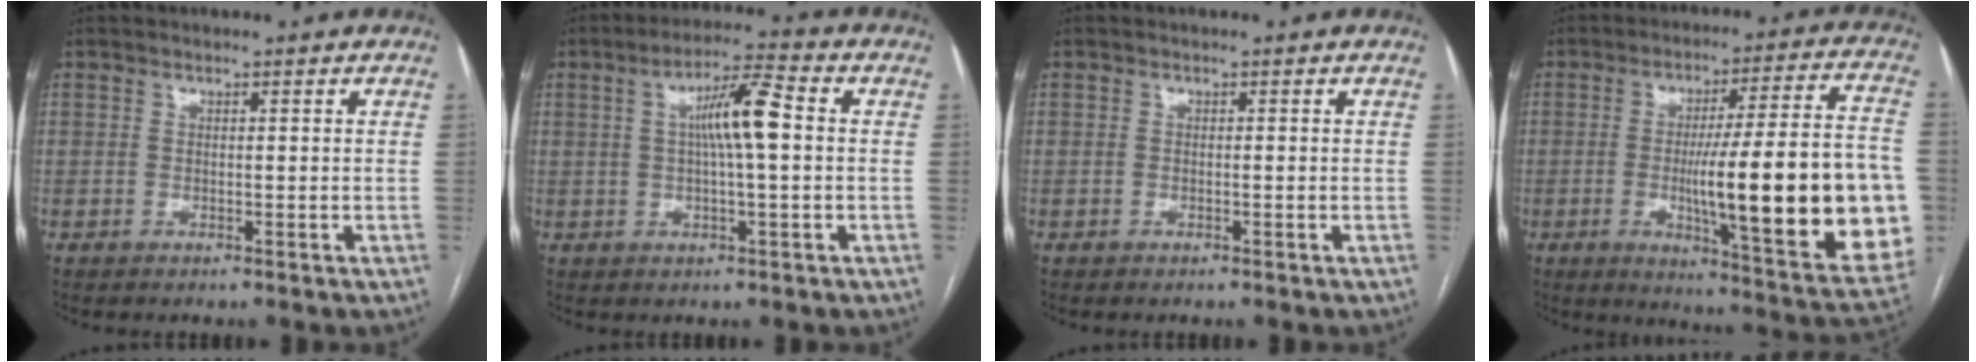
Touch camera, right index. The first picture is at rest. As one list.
[{"total": 7.9, "force": [0.9, 0.7, 7.9], "torque": [-0.142, 0.016, 0.011]}, {"total": 0.0}, {"total": 26.5, "force": [-3.7, 2.3, 26.1], "torque": [-0.291, -0.005, -0.048]}]